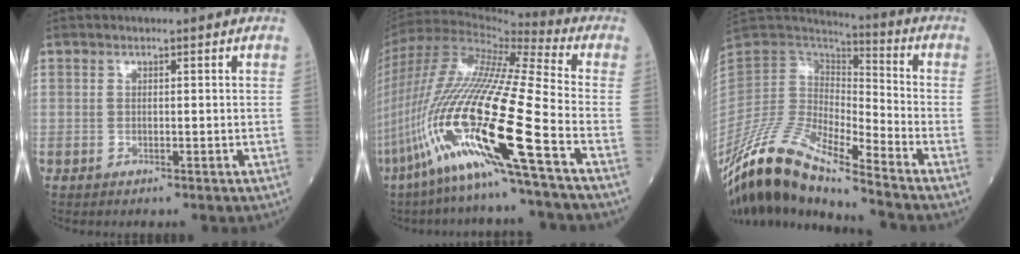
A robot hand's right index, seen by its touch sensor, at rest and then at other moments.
{"total": 24.8, "force": [-10.8, 0.2, 22.4], "torque": [-0.482, -0.053, -0.211]}
{"total": 19.0, "force": [-14.6, 2.6, 11.8], "torque": [-0.251, -0.007, -0.279]}